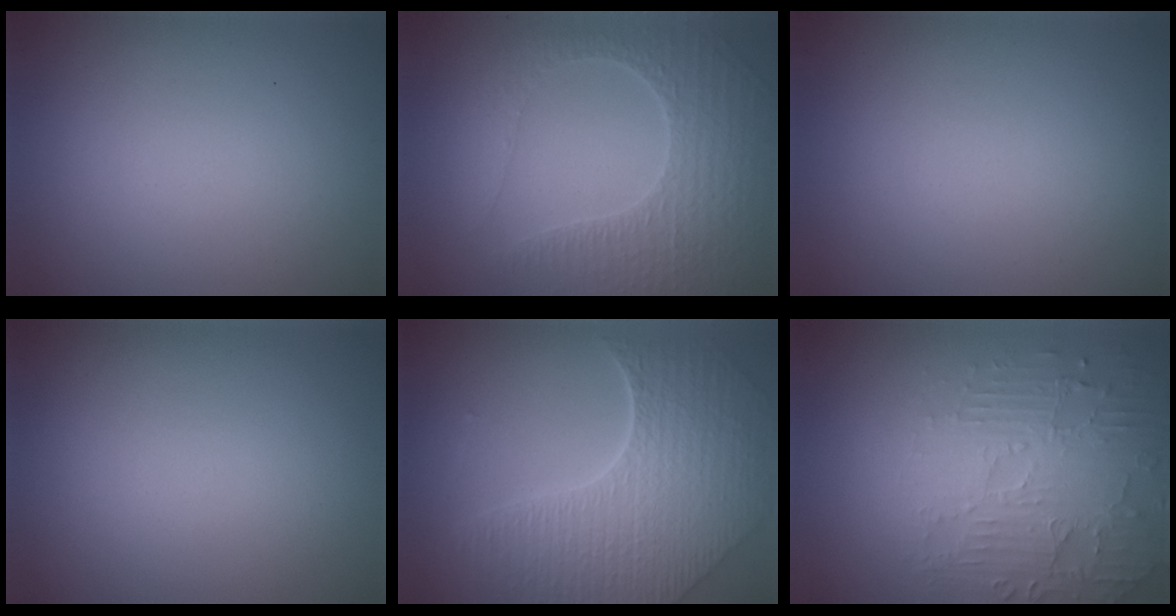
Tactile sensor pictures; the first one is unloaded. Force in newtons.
{"total": 4.7, "press": 3.3, "slide": 3.3}
{"total": 0.0}
{"total": 0.0}
{"total": 8.6, "press": 6.3, "slide": 5.9}
{"total": 4.4, "press": 3.6, "slide": 2.6}